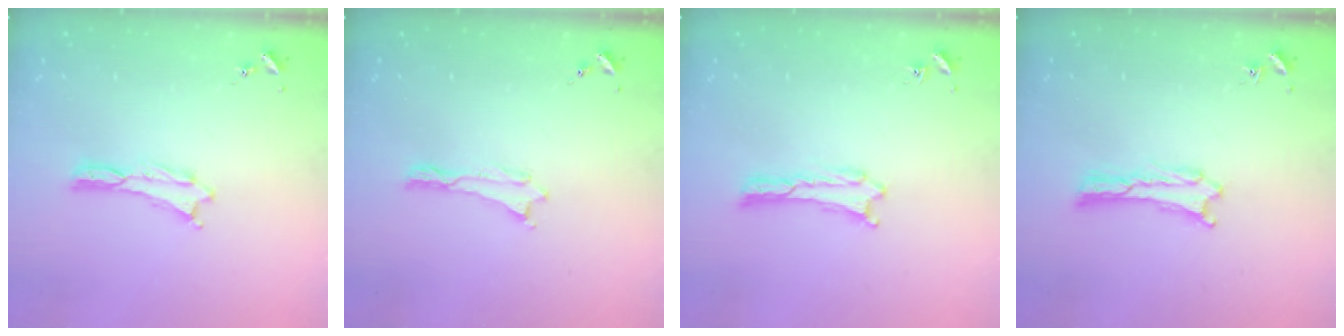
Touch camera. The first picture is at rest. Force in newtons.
{"total": 0.0}
{"total": 0.0}
{"total": 0.8, "press": 0.8, "slide": 0.0}